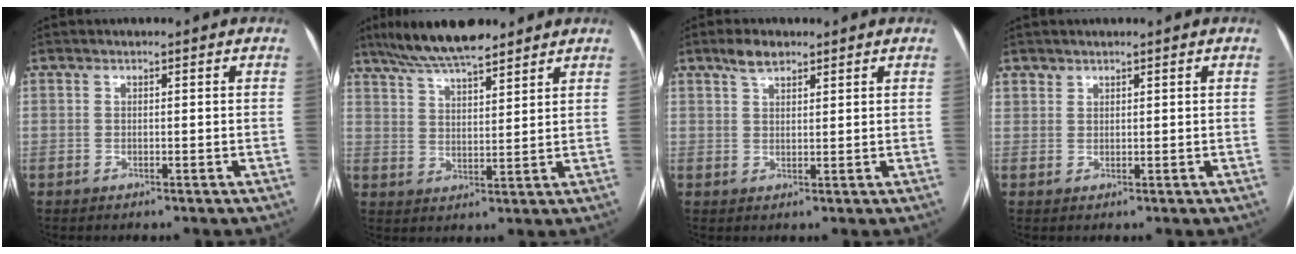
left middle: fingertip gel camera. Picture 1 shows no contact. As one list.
[{"total": 11.7, "force": [9.7, 2.3, 6.2], "torque": [-0.108, 0.026, 0.170]}, {"total": 3.2, "force": [2.4, 1.3, 1.7], "torque": [-0.033, 0.009, 0.044]}, {"total": 1.0, "force": [0.9, 0.6, -0.1], "torque": [0.008, 0.003, 0.014]}]